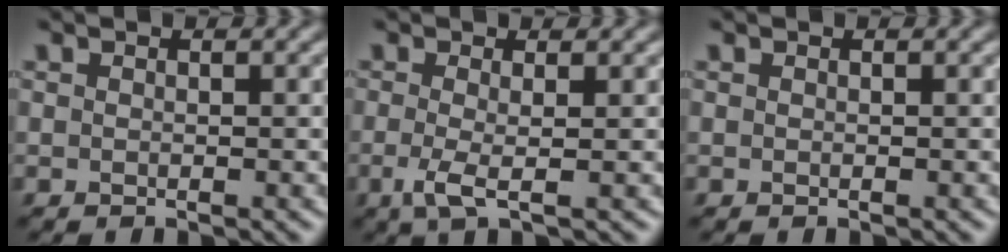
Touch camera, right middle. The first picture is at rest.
{"total": 2.3, "force": [-0.5, 0.5, 2.2], "torque": [-0.052, -0.008, -0.013]}
{"total": 0.0}